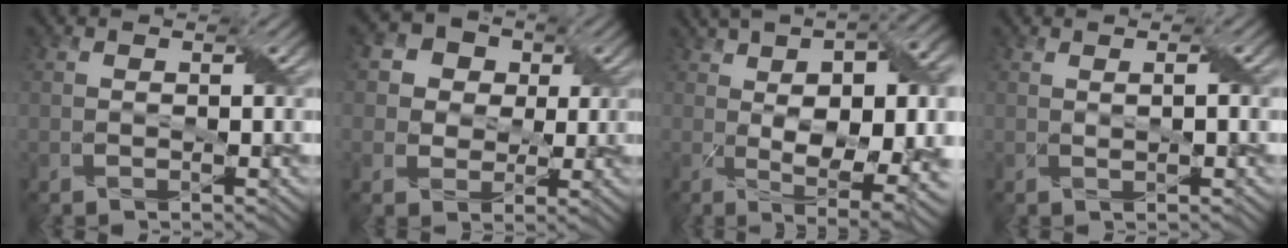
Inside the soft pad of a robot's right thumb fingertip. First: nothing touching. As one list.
[{"total": 6.2, "force": [2.0, 5.4, 2.3], "torque": [-0.073, 0.015, 0.024]}, {"total": 18.3, "force": [2.2, 8.1, 16.3], "torque": [-0.254, 0.022, 0.054]}, {"total": 1.3, "force": [0.4, 0.1, 1.2], "torque": [-0.022, 0.003, 0.007]}]